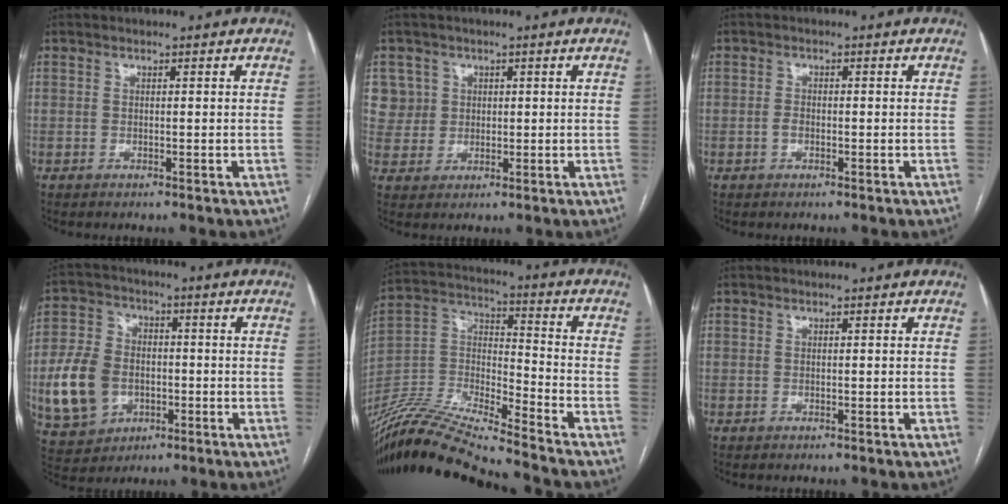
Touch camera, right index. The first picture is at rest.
{"total": 5.6, "force": [1.8, 5.3, -0.2], "torque": [0.016, 0.011, 0.041]}
{"total": 1.4, "force": [-0.4, 0.9, 1.0], "torque": [-0.019, 0.003, -0.007]}
{"total": 11.8, "force": [-2.5, 9.1, 7.1], "torque": [-0.176, 0.016, -0.037]}
{"total": 20.3, "force": [-18.5, 0.1, 8.2], "torque": [-0.180, -0.003, -0.344]}
{"total": 0.0}